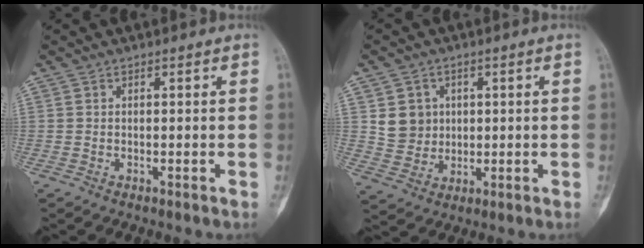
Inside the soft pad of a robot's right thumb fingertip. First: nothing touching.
{"total": 6.6, "force": [1.5, 6.1, 2.0], "torque": [-0.007, -0.006, 0.034]}